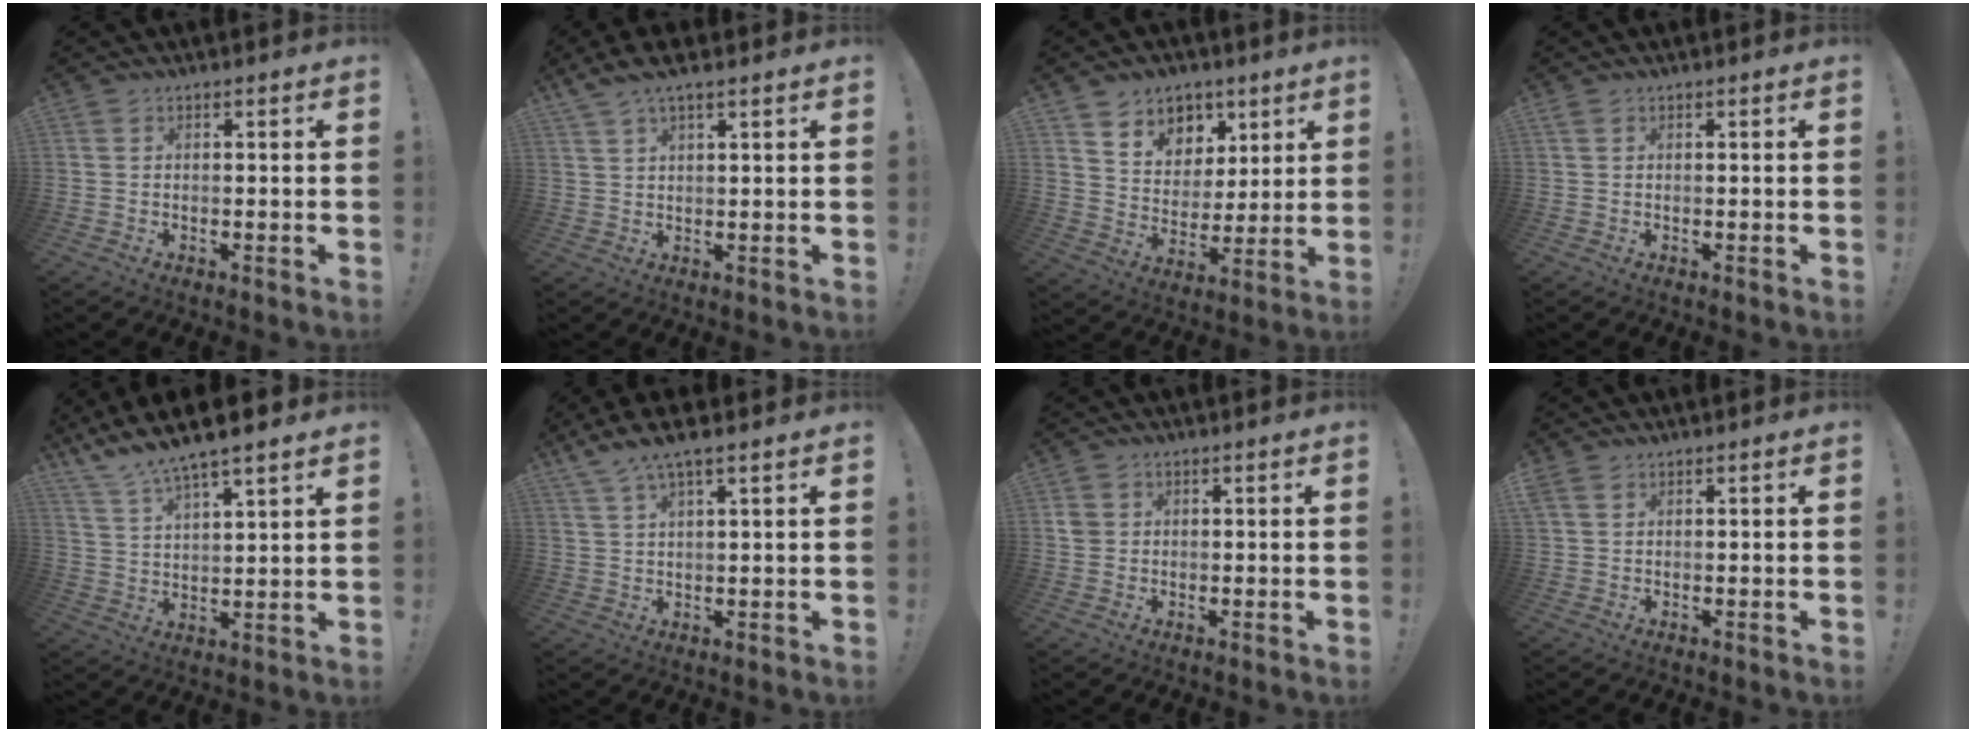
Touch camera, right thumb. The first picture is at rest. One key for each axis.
{"total": 5.2, "fx": 4.0, "fy": 1.1, "fz": 3.2, "tx": -0.058, "ty": -0.017, "tz": 0.073}
{"total": 9.4, "fx": 5.4, "fy": 7.5, "fz": 1.7, "tx": -0.021, "ty": -0.043, "tz": 0.107}
{"total": 0.5, "fx": 0.4, "fy": 0.2, "fz": 0.3, "tx": -0.013, "ty": 0.003, "tz": 0.008}
{"total": 9.4, "fx": 8.6, "fy": 0.8, "fz": 3.9, "tx": -0.087, "ty": -0.062, "tz": 0.152}
{"total": 6.6, "fx": 4.9, "fy": 0.9, "fz": 4.3, "tx": -0.082, "ty": -0.022, "tz": 0.090}
{"total": 2.5, "fx": 0.6, "fy": 2.3, "fz": 0.8, "tx": -0.002, "ty": -0.001, "tz": 0.010}
{"total": 2.0, "fx": 1.2, "fy": 1.3, "fz": 1.0, "tx": -0.025, "ty": 0.006, "tz": 0.024}